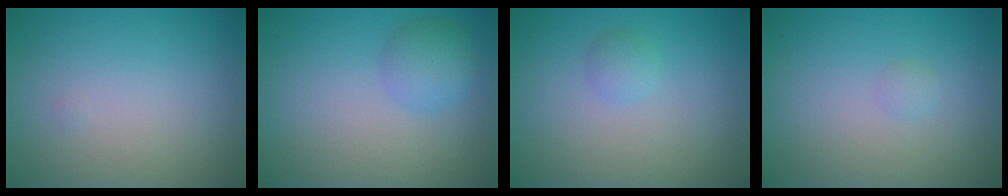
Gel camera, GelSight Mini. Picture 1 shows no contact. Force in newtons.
{"total": 2.5, "press": 2.5, "slide": 0.1}
{"total": 1.1, "press": 1.1, "slide": 0.0}
{"total": 0.6, "press": 0.6, "slide": 0.1}